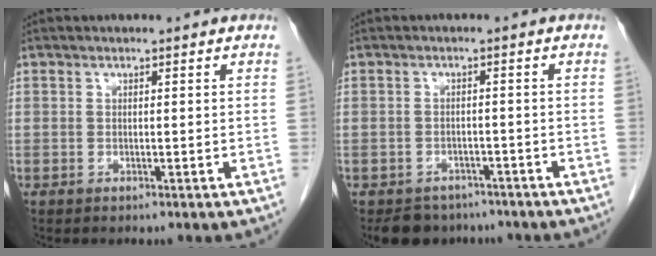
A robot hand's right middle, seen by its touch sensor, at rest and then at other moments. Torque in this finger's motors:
{"motor_torque": [0.00, 0.00, 0.00, 0.00]}